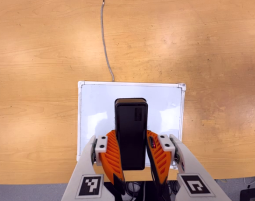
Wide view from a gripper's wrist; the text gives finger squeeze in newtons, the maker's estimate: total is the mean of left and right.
{"total": 8.6, "left": 6.8, "right": 10.3}